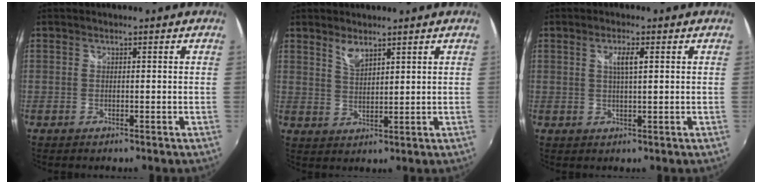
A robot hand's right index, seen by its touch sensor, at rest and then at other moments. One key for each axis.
{"total": 3.5, "fx": 2.7, "fy": 0.9, "fz": 1.9, "tx": -0.033, "ty": -0.002, "tz": 0.049}
{"total": 2.9, "fx": 1.0, "fy": 0.2, "fz": 2.7, "tx": -0.048, "ty": 0.002, "tz": 0.015}